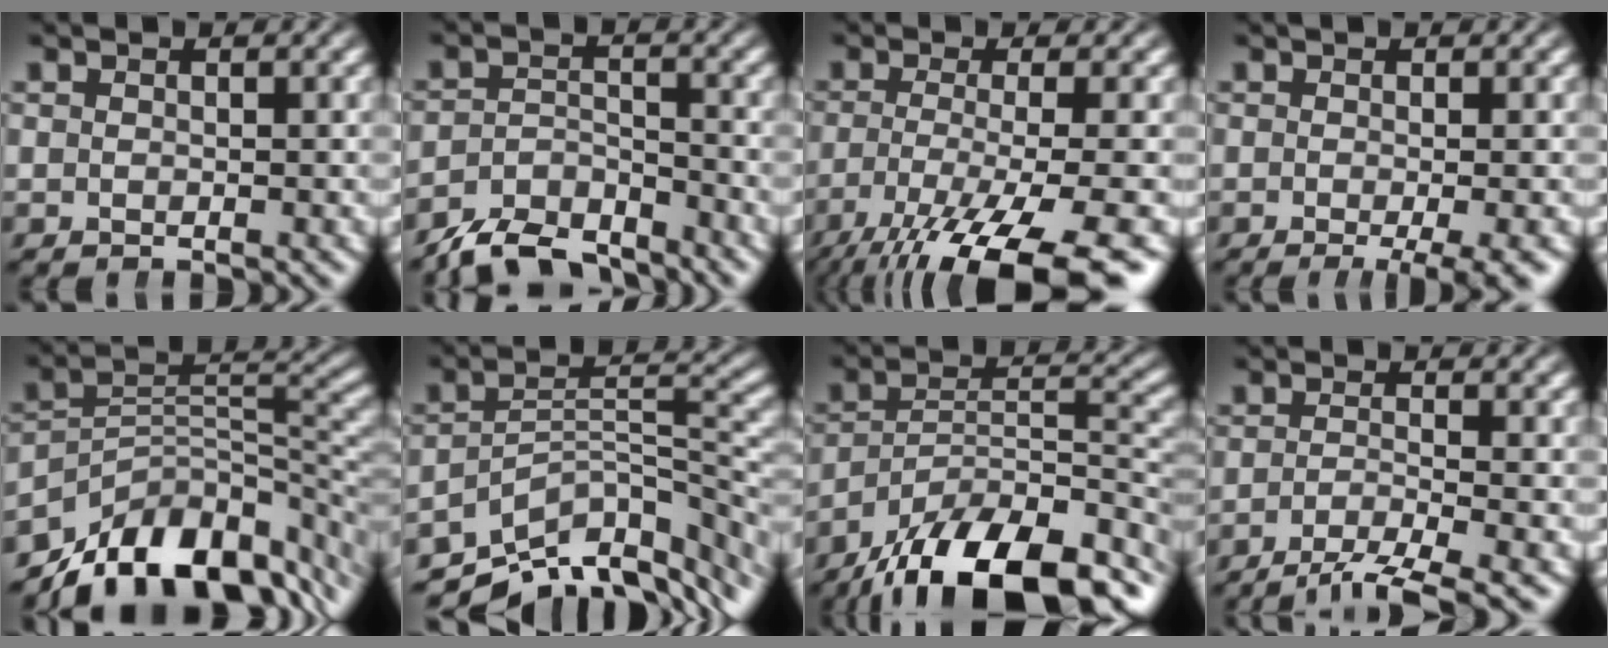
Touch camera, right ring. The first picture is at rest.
{"total": 6.3, "force": [-5.5, 2.4, 1.7], "torque": [-0.020, -0.012, -0.095]}
{"total": 9.8, "force": [-5.1, 3.8, 7.4], "torque": [-0.138, -0.049, -0.050]}
{"total": 4.8, "force": [-2.9, 1.0, 3.6], "torque": [-0.048, -0.010, -0.038]}
{"total": 13.3, "force": [-7.4, 7.3, 8.3], "torque": [-0.115, -0.031, -0.105]}
{"total": 12.0, "force": [-7.9, 5.7, 7.0], "torque": [-0.081, -0.026, -0.114]}
{"total": 15.1, "force": [-9.9, 7.4, 8.6], "torque": [-0.126, -0.037, -0.140]}
{"total": 4.8, "force": [-3.4, 1.3, 3.0], "torque": [-0.055, -0.019, -0.047]}